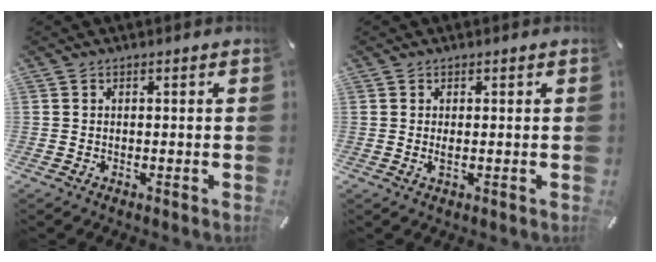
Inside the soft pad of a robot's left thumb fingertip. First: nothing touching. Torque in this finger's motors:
{"motor_torque": [0.71, 0.65, 0.40, -0.38, 0.01]}